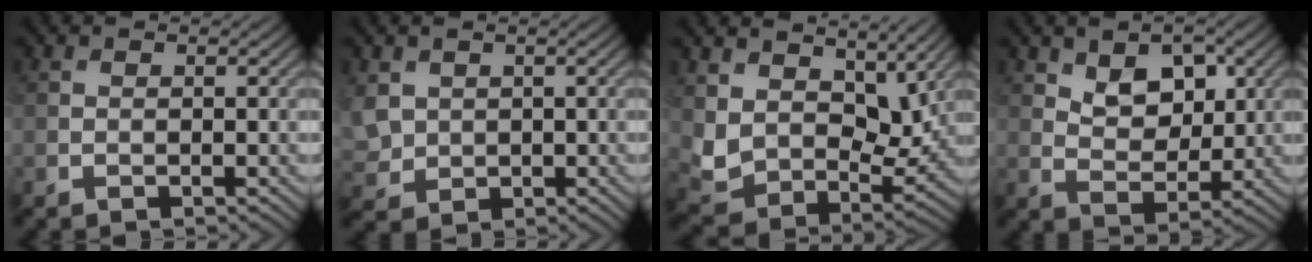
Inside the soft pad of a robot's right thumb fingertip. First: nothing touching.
{"total": 4.2, "force": [1.0, 3.5, 2.1], "torque": [-0.075, -0.007, 0.023]}
{"total": 9.8, "force": [4.5, 6.6, 5.7], "torque": [-0.157, -0.020, 0.092]}
{"total": 6.4, "force": [2.7, 4.0, 4.2], "torque": [-0.068, -0.015, 0.041]}